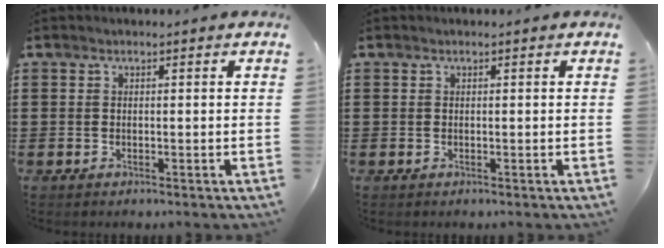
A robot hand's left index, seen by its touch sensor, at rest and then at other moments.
{"total": 0.0}